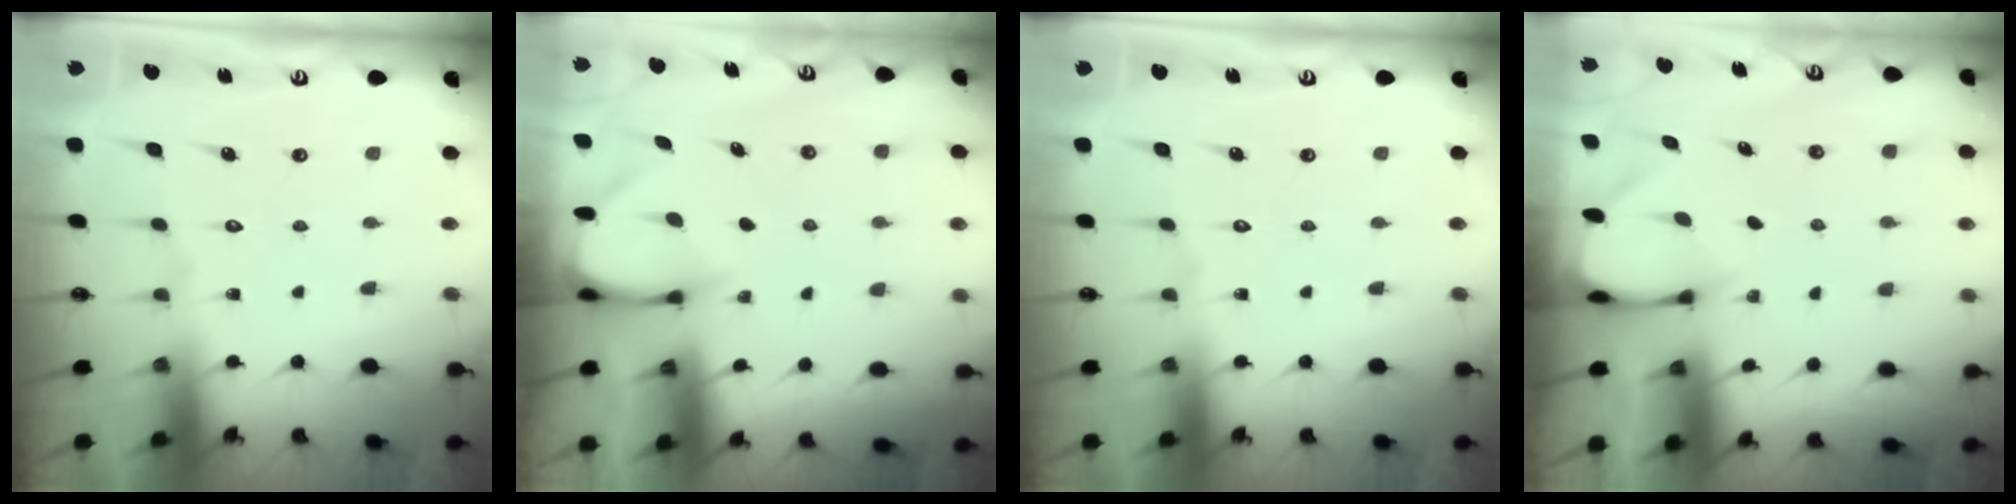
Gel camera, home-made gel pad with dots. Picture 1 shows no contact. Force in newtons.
{"total": 3.3, "press": 3.3, "slide": 0.3}
{"total": 0.0}
{"total": 2.7, "press": 2.7, "slide": 0.2}